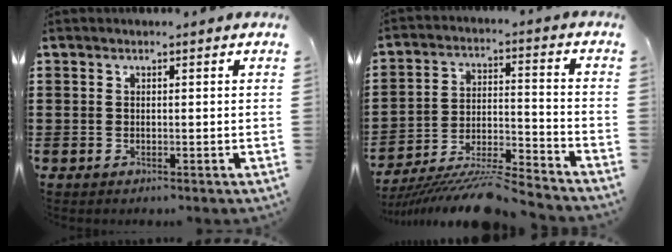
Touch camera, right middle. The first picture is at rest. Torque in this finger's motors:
{"motor_torque": [1.70, -0.44, 0.25, 0.21]}